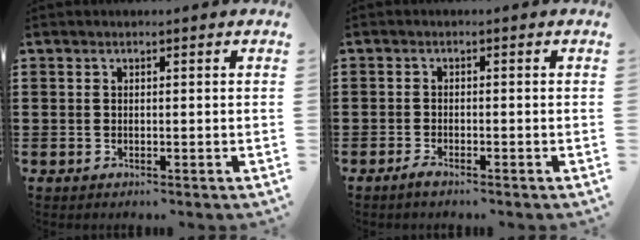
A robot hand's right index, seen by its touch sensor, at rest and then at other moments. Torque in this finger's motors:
{"motor_torque": [-0.14, 0.20, -0.02, 0.00]}